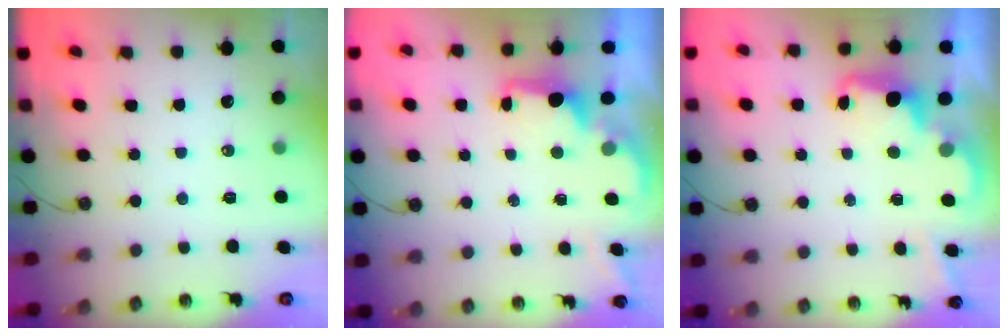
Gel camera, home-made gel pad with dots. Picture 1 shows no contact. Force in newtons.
{"total": 1.8, "press": 1.6, "slide": 0.7}
{"total": 2.3, "press": 2.3, "slide": 0.5}